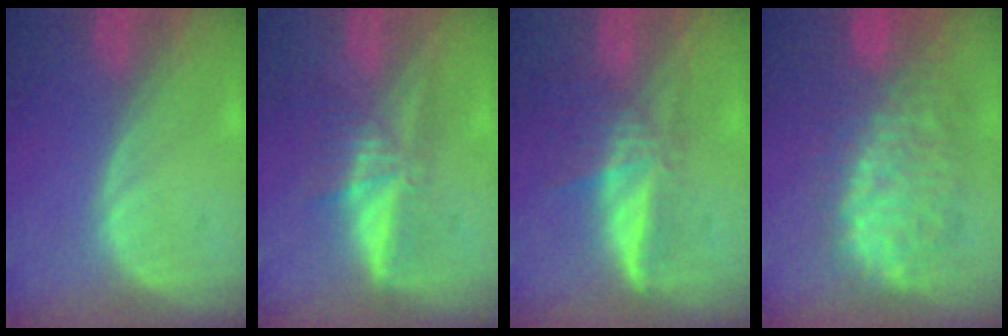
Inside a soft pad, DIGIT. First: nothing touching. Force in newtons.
{"total": 5.3, "press": 5.2, "slide": 1.2}
{"total": 5.8, "press": 5.2, "slide": 2.6}
{"total": 10.1, "press": 9.6, "slide": 3.1}